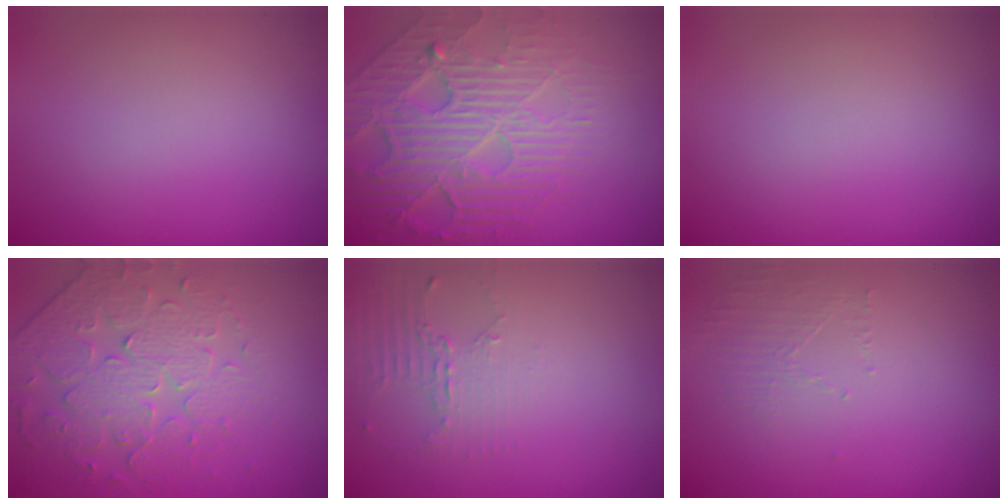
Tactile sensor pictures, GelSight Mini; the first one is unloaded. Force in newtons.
{"total": 8.0, "press": 5.6, "slide": 5.7}
{"total": 0.0}
{"total": 4.2, "press": 4.1, "slide": 1.2}
{"total": 2.1, "press": 1.5, "slide": 1.5}
{"total": 1.4, "press": 0.4, "slide": 1.4}